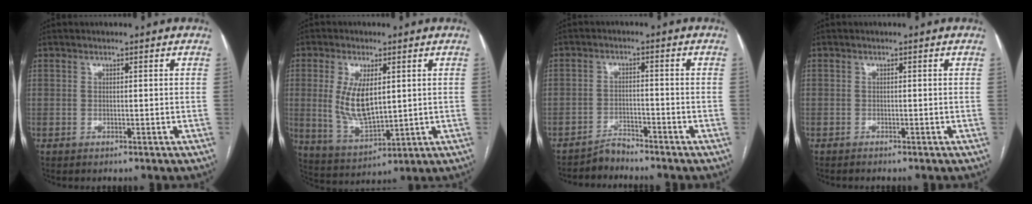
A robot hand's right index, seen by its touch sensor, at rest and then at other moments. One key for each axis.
{"total": 9.6, "fx": 1.6, "fy": 3.9, "fz": 8.6, "tx": -0.181, "ty": -0.006, "tz": 0.040}
{"total": 2.9, "fx": -2.9, "fy": 0.0, "fz": -0.2, "tx": 0.003, "ty": -0.017, "tz": -0.051}
{"total": 0.7, "fx": -0.7, "fy": 0.1, "fz": 0.1, "tx": -0.008, "ty": -0.002, "tz": -0.012}